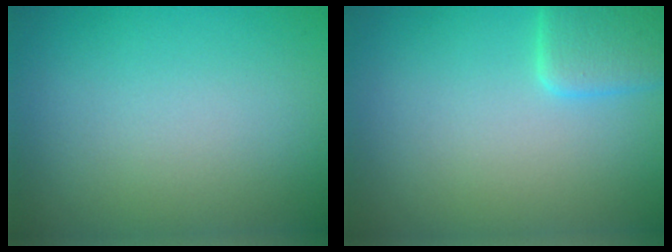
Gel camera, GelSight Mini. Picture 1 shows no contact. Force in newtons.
{"total": 3.2, "press": 3.1, "slide": 0.2}